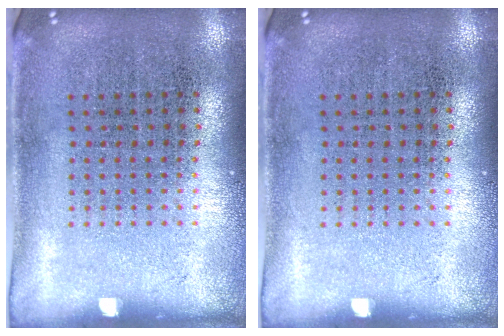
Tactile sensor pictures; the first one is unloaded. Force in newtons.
{"total": 0.0}